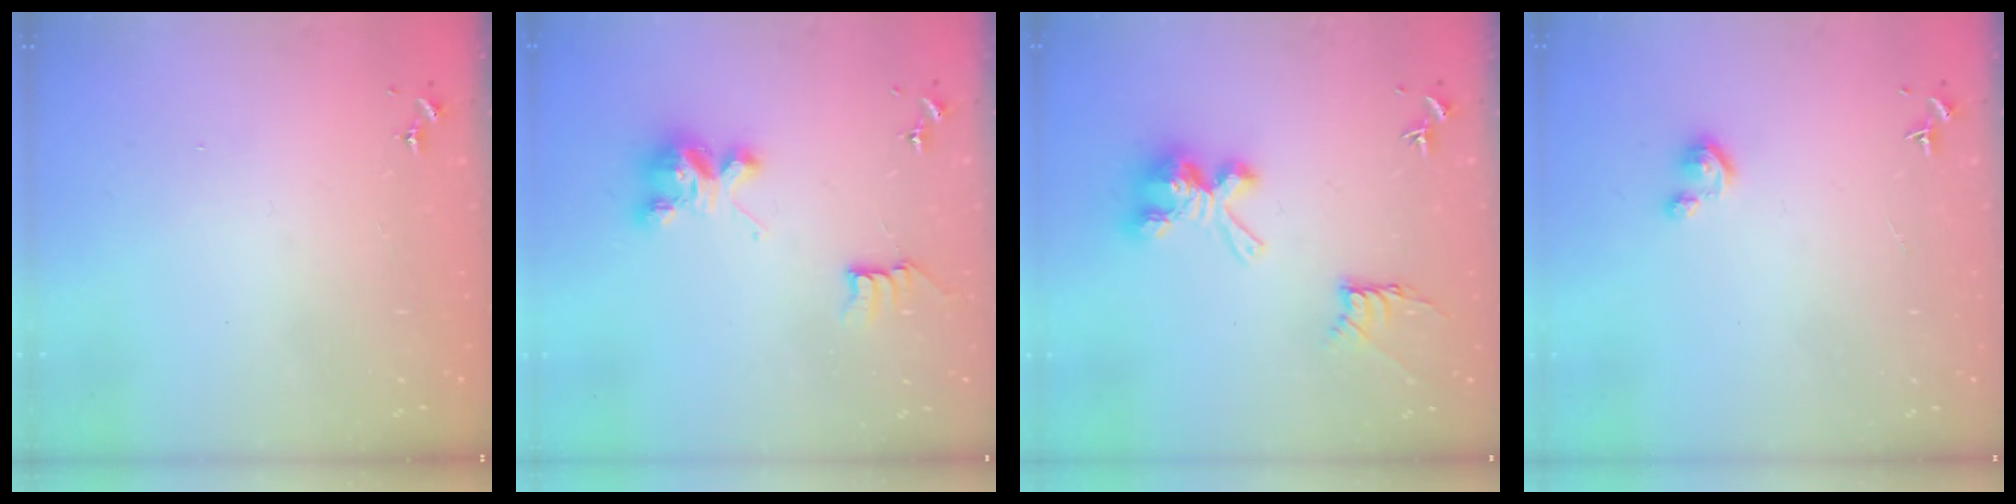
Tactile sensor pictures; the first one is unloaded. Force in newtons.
{"total": 8.4, "press": 8.4, "slide": 0.5}
{"total": 11.6, "press": 11.6, "slide": 0.3}
{"total": 2.8, "press": 2.8, "slide": 0.3}